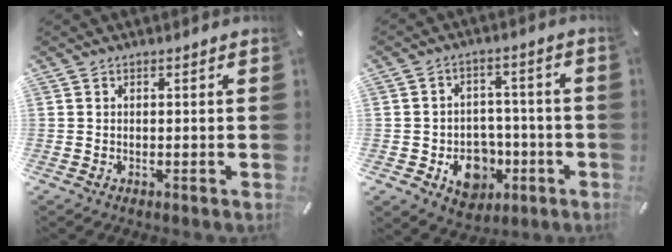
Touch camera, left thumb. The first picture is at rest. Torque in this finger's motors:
{"motor_torque": [0.94, 1.48, 0.13, 0.10, 0.16]}